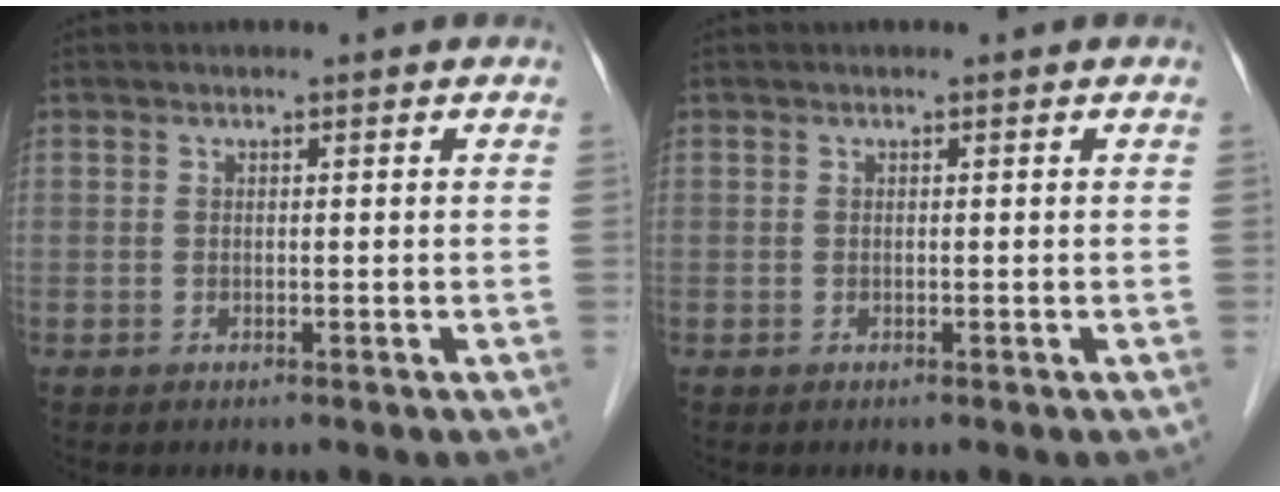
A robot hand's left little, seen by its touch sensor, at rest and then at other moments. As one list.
[{"total": 0.0}]